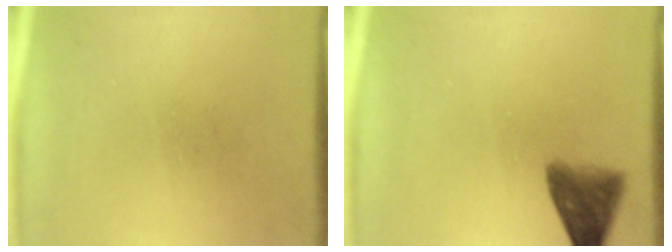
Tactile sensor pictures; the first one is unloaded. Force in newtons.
{"total": 5.2}